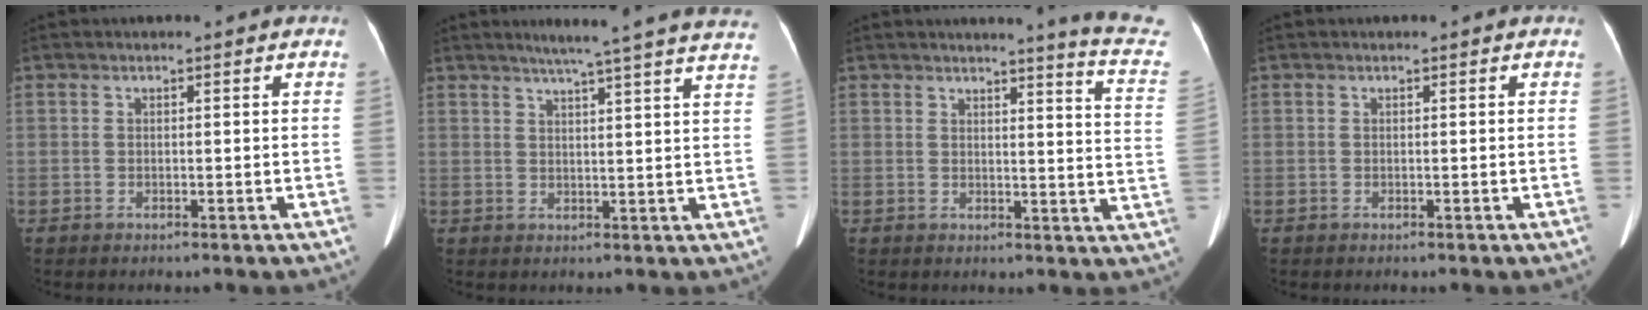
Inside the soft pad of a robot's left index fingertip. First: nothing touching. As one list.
[{"total": 18.2, "force": [15.8, -0.8, 9.0], "torque": [-0.130, -0.017, 0.188]}, {"total": 10.9, "force": [9.8, -1.3, 4.5], "torque": [-0.049, -0.077, 0.084]}, {"total": 0.0}]